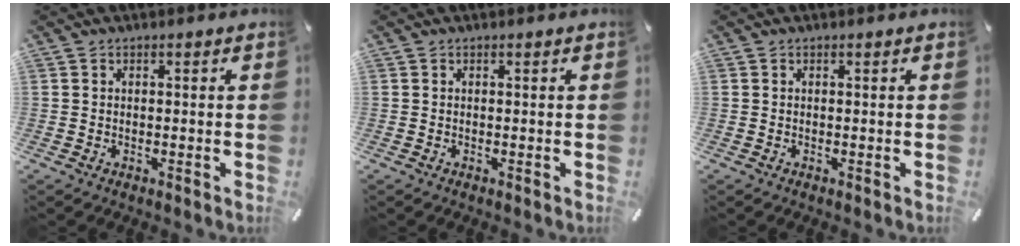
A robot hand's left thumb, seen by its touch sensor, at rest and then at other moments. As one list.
[{"total": 0.0}, {"total": 0.0}]